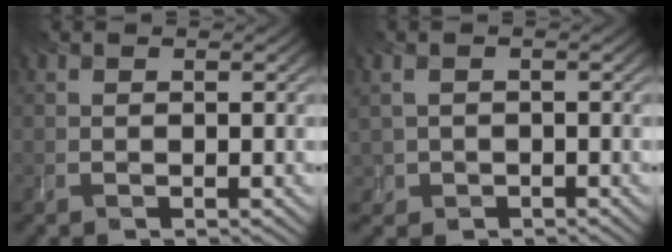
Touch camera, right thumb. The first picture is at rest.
{"total": 0.9, "force": [-0.4, 0.8, 0.1], "torque": [-0.016, -0.003, 0.007]}